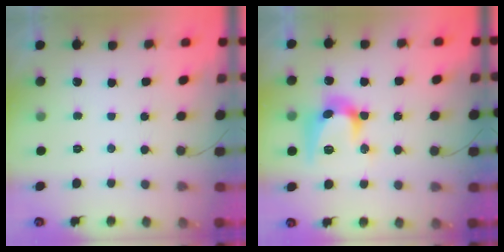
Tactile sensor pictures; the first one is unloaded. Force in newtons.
{"total": 14.4, "press": 14.3, "slide": 0.7}